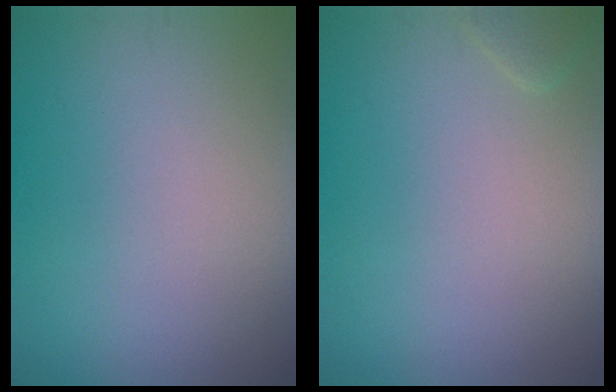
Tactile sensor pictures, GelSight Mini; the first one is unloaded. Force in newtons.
{"total": 0.8, "press": 0.8, "slide": 0.1}